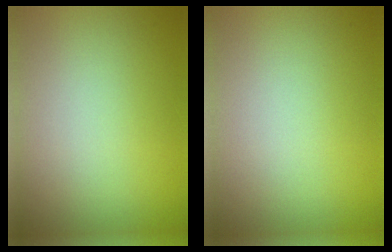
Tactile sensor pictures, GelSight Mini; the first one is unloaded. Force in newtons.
{"total": 0.0}